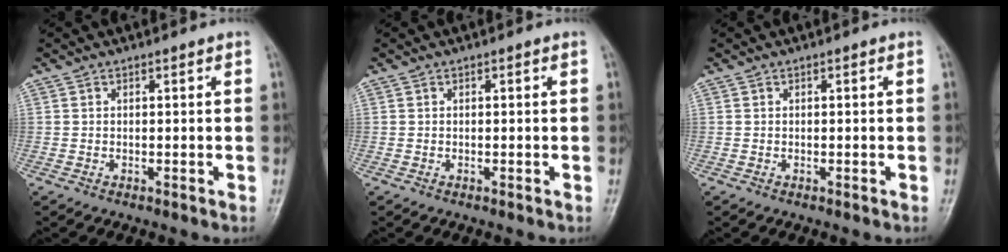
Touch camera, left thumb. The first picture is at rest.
{"total": 0.0}
{"total": 0.0}